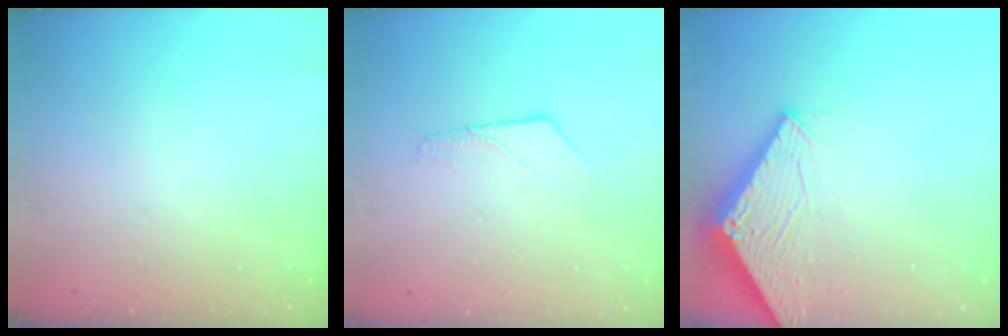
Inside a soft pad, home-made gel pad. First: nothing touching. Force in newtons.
{"total": 5.7, "press": 5.7, "slide": 0.5}
{"total": 2.8, "press": 2.8, "slide": 0.2}